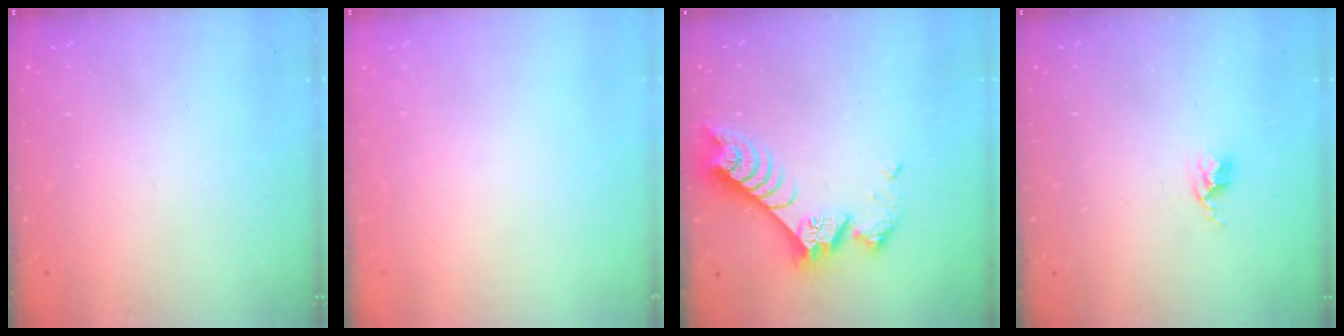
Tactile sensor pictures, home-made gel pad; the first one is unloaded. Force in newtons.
{"total": 0.0}
{"total": 8.4, "press": 8.4, "slide": 0.3}
{"total": 2.6, "press": 2.6, "slide": 0.4}